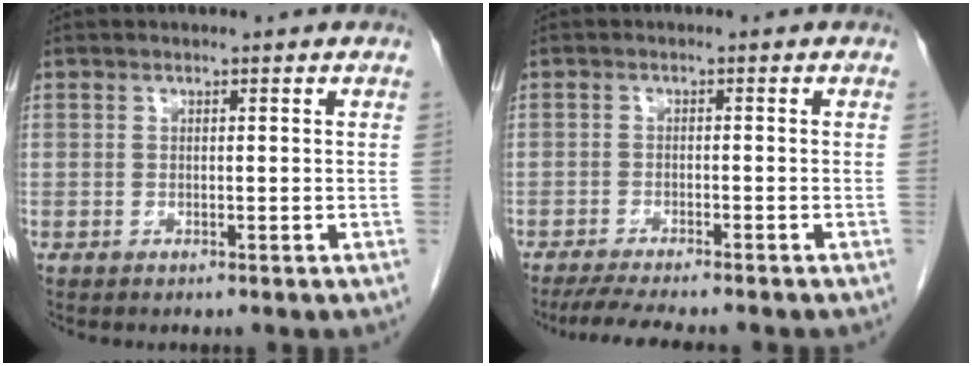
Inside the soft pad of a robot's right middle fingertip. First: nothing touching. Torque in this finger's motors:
{"motor_torque": [0.32, -0.19, 0.03, 0.04]}